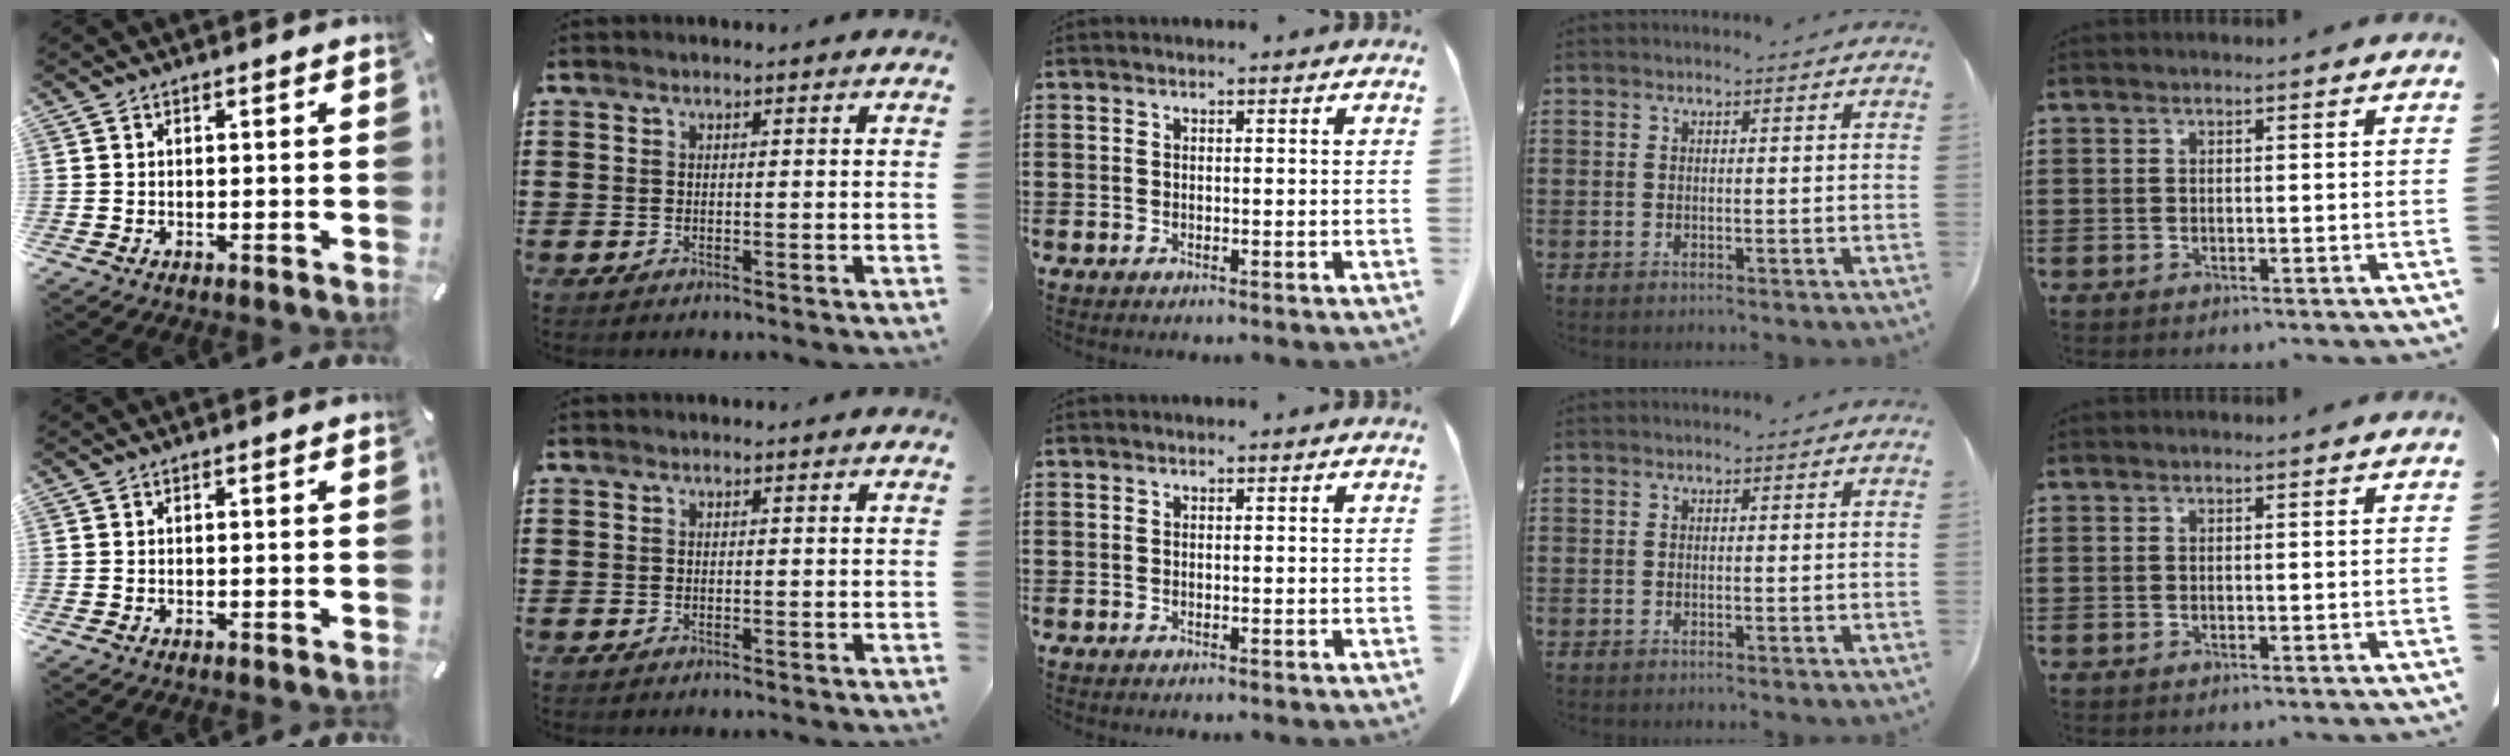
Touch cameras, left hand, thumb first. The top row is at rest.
{}